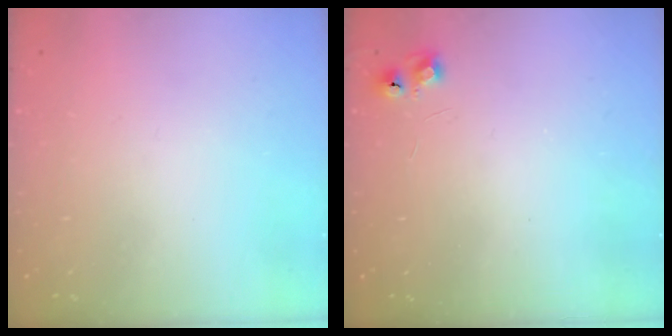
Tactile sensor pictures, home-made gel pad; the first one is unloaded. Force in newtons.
{"total": 6.2, "press": 6.1, "slide": 1.0}